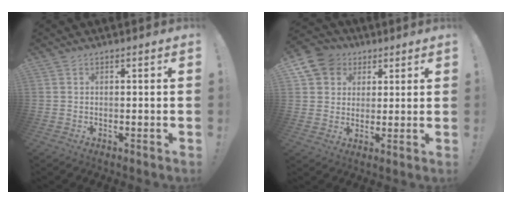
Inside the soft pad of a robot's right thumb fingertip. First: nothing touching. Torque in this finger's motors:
{"motor_torque": [1.06, 1.06, 0.12, 0.11, 0.19]}